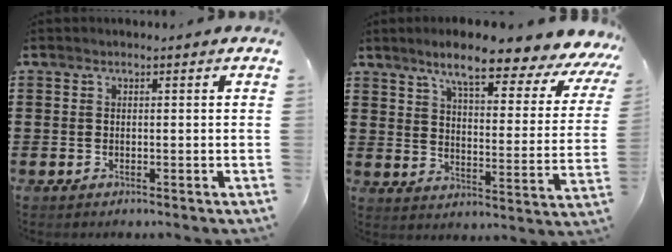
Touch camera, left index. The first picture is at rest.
{"total": 9.1, "force": [7.2, 0.7, 5.5], "torque": [-0.110, -0.042, 0.113]}